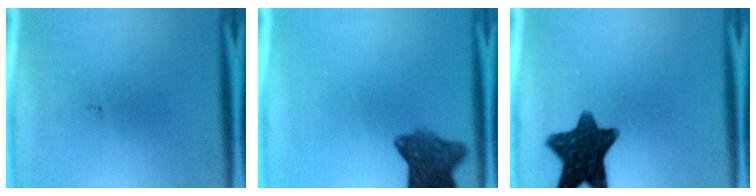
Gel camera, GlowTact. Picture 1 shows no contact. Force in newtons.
{"total": 7.6}
{"total": 12.2}